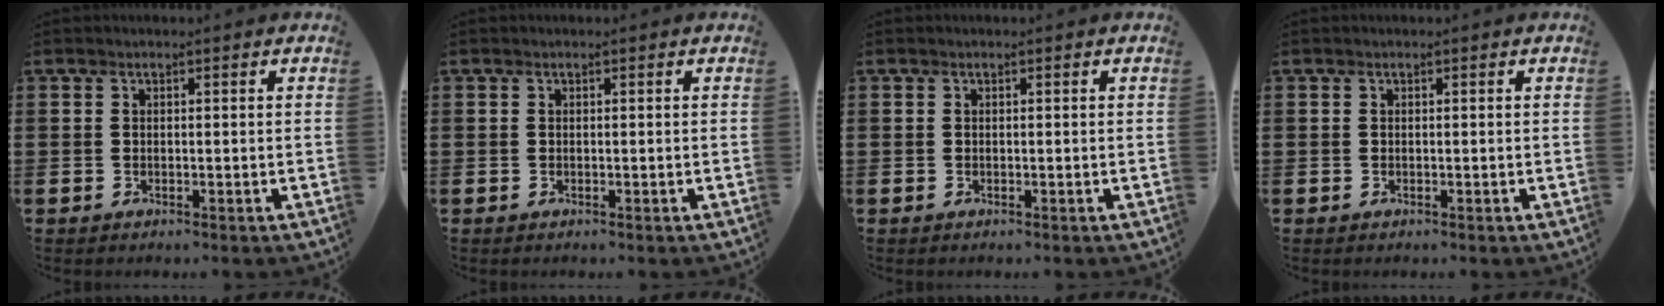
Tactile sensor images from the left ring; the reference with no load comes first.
{"total": 0.0}
{"total": 0.0}
{"total": 0.0}